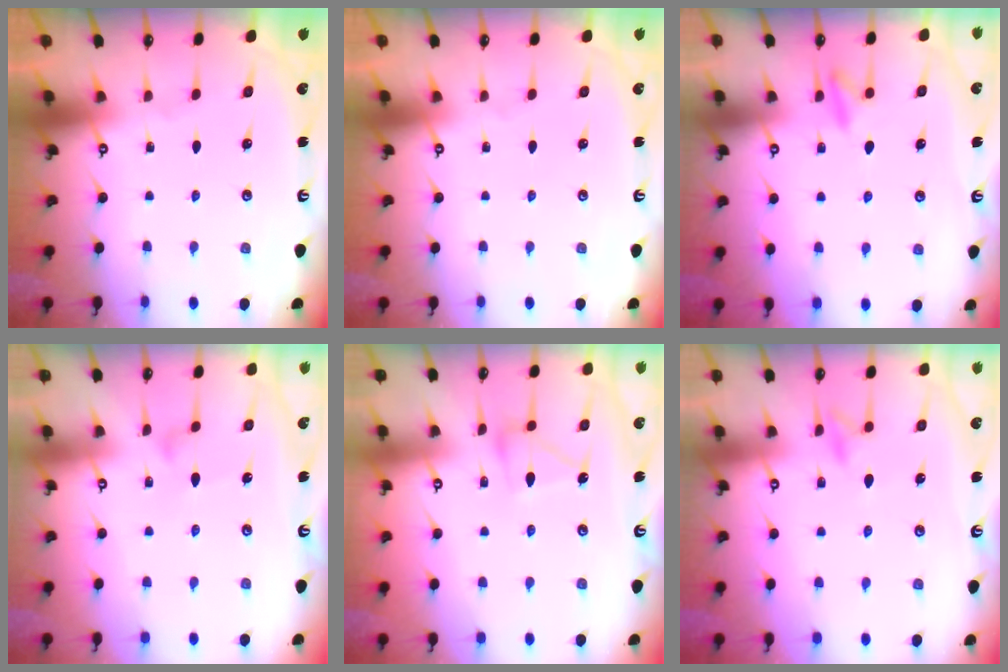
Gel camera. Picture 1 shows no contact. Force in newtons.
{"total": 0.0}
{"total": 8.7, "press": 8.6, "slide": 1.2}
{"total": 7.8, "press": 7.8, "slide": 0.3}
{"total": 11.4, "press": 11.4, "slide": 0.5}
{"total": 9.9, "press": 9.9, "slide": 0.9}